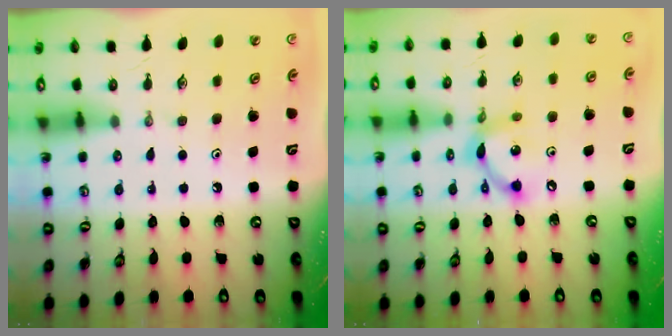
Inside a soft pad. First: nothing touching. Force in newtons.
{"total": 11.4, "press": 11.3, "slide": 1.0}